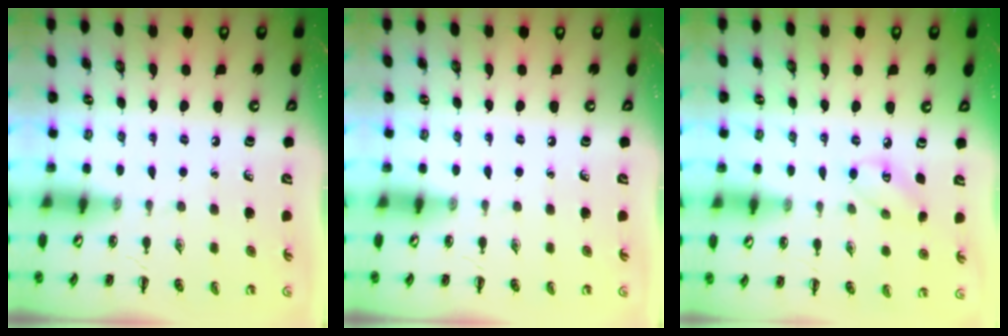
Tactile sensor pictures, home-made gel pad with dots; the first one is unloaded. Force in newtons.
{"total": 0.0}
{"total": 4.5, "press": 4.4, "slide": 0.9}